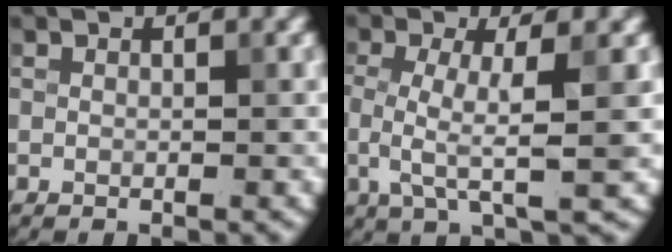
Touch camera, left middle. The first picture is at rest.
{"total": 4.7, "force": [-0.5, 1.0, 4.5], "torque": [-0.099, -0.006, -0.011]}